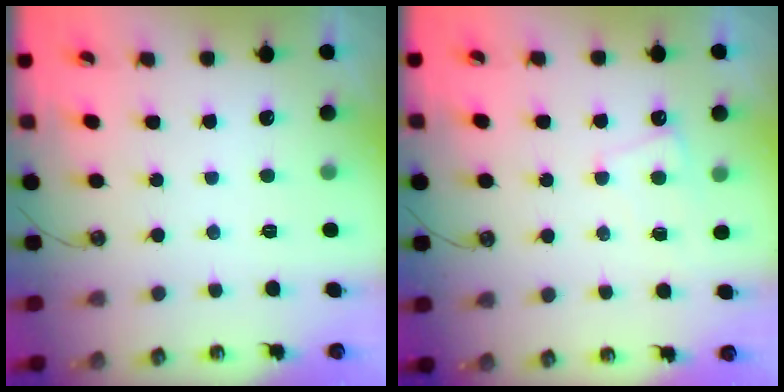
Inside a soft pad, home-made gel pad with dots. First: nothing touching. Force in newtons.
{"total": 1.6, "press": 1.5, "slide": 0.4}